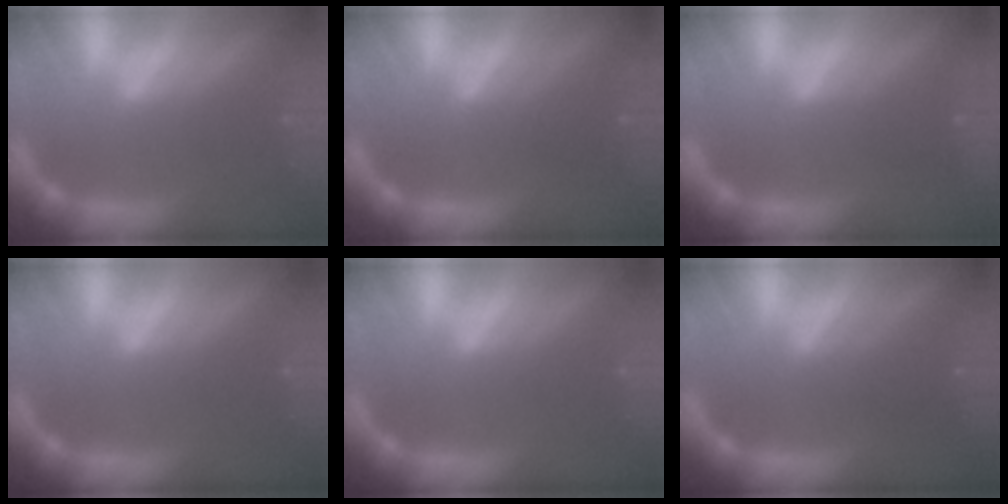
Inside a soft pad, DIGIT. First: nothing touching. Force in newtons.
{"total": 2.0}
{"total": 1.5}
{"total": 0.0}
{"total": 0.0}
{"total": 2.5}